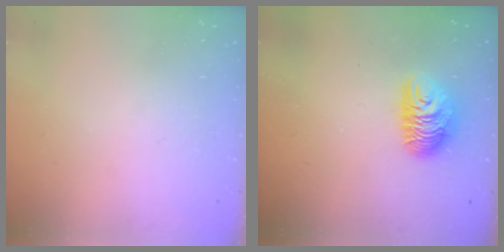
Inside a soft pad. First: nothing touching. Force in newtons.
{"total": 9.3, "press": 9.2, "slide": 0.6}